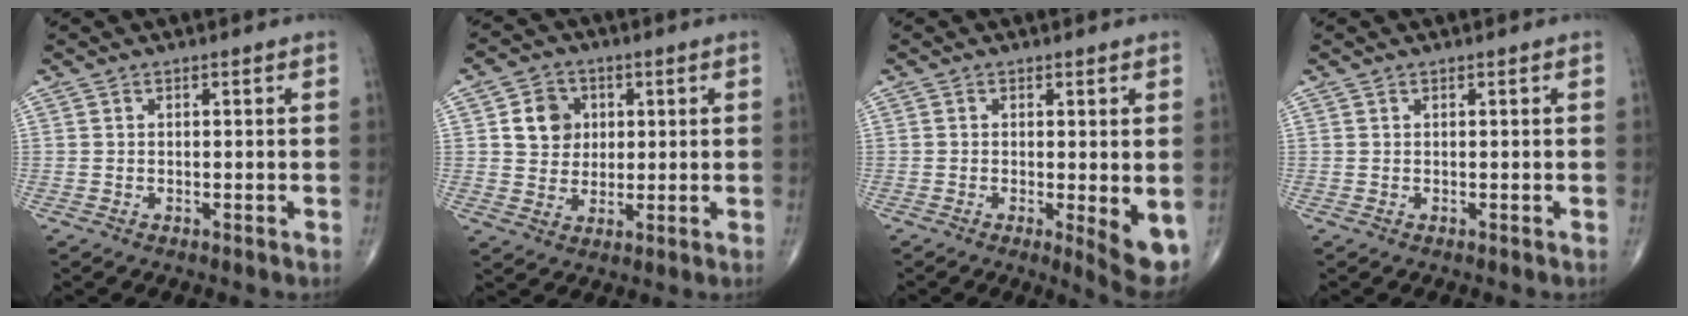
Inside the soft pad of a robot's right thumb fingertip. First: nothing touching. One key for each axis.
{"total": 7.1, "fx": 1.7, "fy": 6.2, "fz": 3.0, "tx": -0.019, "ty": -0.004, "tz": 0.029}
{"total": 6.3, "fx": -1.0, "fy": 1.6, "fz": 6.0, "tx": -0.081, "ty": -0.017, "tz": -0.015}
{"total": 0.0}